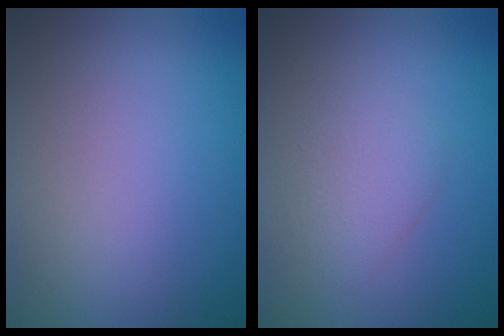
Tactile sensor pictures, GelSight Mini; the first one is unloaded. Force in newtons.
{"total": 2.0, "press": 2.0, "slide": 0.1}